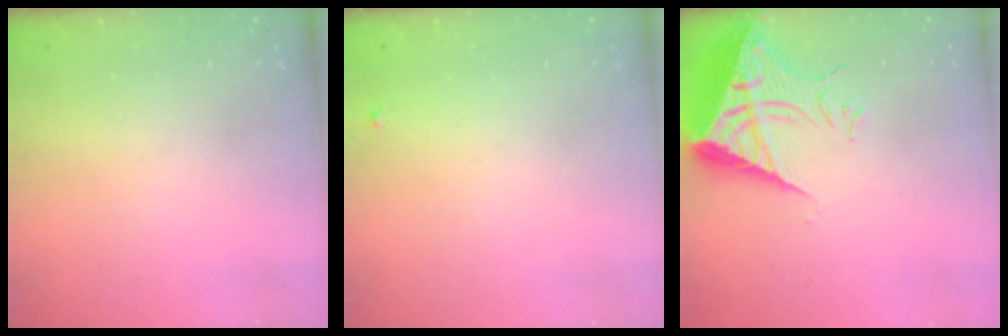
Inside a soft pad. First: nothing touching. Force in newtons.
{"total": 2.7, "press": 2.7, "slide": 0.2}
{"total": 10.3, "press": 10.2, "slide": 1.1}